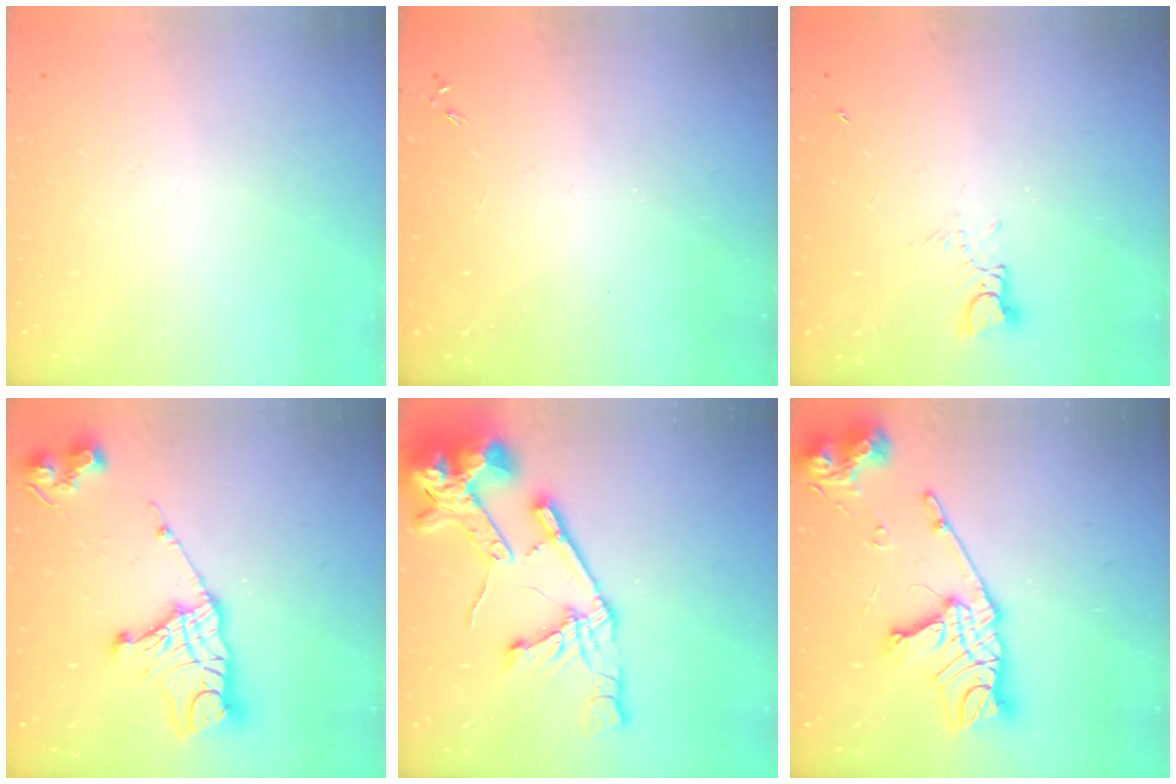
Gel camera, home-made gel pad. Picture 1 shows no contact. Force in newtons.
{"total": 0.0}
{"total": 2.8, "press": 2.8, "slide": 0.4}
{"total": 17.2, "press": 17.1, "slide": 1.6}
{"total": 19.9, "press": 19.8, "slide": 2.0}
{"total": 22.2, "press": 22.1, "slide": 1.9}